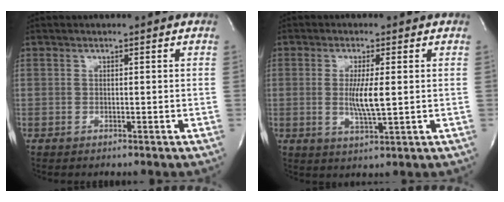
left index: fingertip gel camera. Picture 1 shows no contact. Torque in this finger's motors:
{"motor_torque": [0.37, 0.36, 0.16, 0.05]}